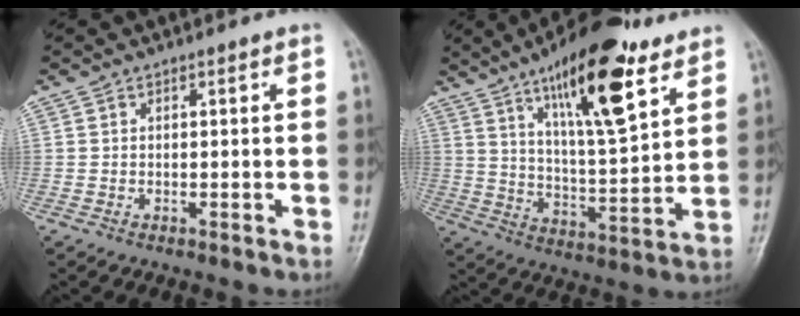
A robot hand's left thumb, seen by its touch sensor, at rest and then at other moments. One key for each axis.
{"total": 19.3, "fx": 11.0, "fy": 5.6, "fz": 14.8, "tx": -0.211, "ty": -0.052, "tz": 0.183}